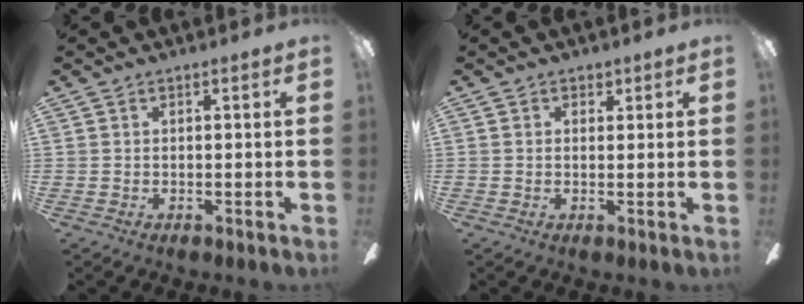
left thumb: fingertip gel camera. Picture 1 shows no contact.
{"total": 1.6, "force": [0.8, 1.4, 0.3], "torque": [0.009, -0.003, 0.011]}